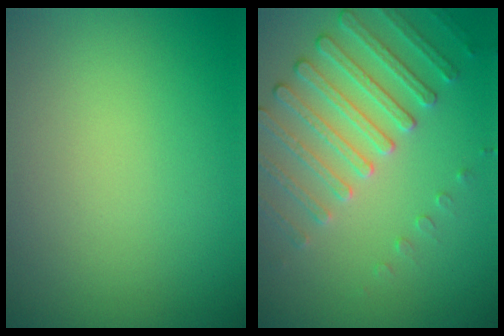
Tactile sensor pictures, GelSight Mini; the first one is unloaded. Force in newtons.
{"total": 4.0, "press": 3.8, "slide": 1.4}